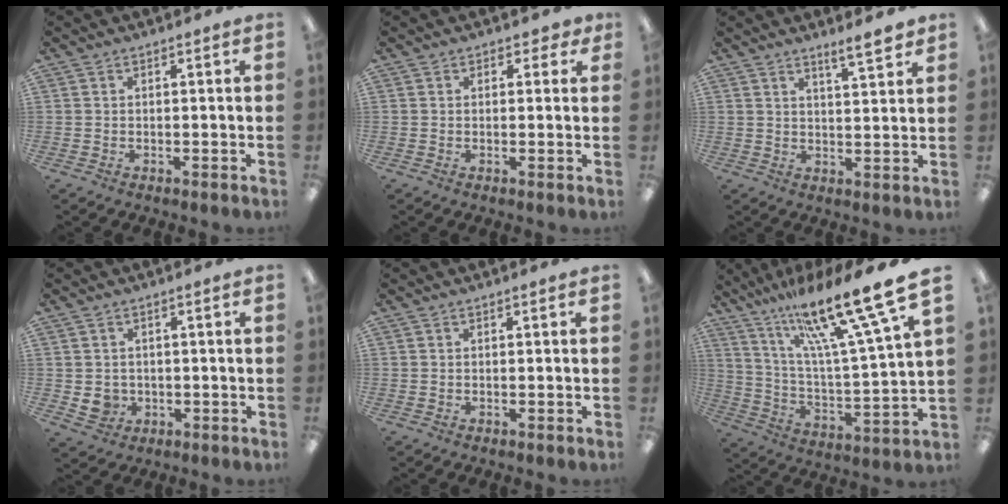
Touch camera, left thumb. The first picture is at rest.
{"total": 2.0, "force": [1.3, 1.5, 0.6], "torque": [0.002, -0.001, 0.020]}
{"total": 5.4, "force": [4.6, 0.7, 2.7], "torque": [-0.032, -0.033, 0.075]}
{"total": 3.3, "force": [0.4, 3.1, 1.1], "torque": [-0.022, -0.001, 0.006]}
{"total": 0.0}
{"total": 23.6, "force": [18.2, 3.1, 14.8], "torque": [-0.251, -0.115, 0.288]}